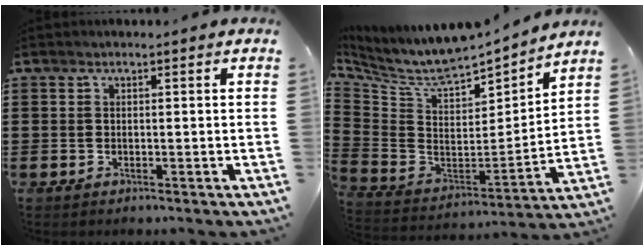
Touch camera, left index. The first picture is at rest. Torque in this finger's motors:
{"motor_torque": [1.04, 0.96, 0.56, 0.11]}